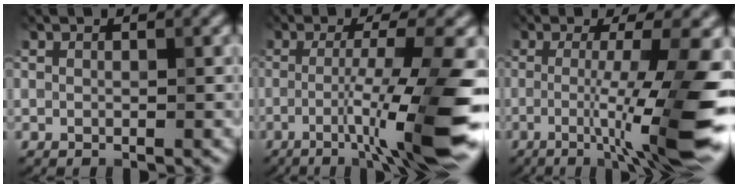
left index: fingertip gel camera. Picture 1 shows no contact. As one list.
[{"total": 9.6, "force": [-3.5, 0.9, 8.9], "torque": [-0.134, 0.003, -0.063]}, {"total": 10.4, "force": [-2.6, 1.5, 10.0], "torque": [-0.144, -0.005, -0.044]}]